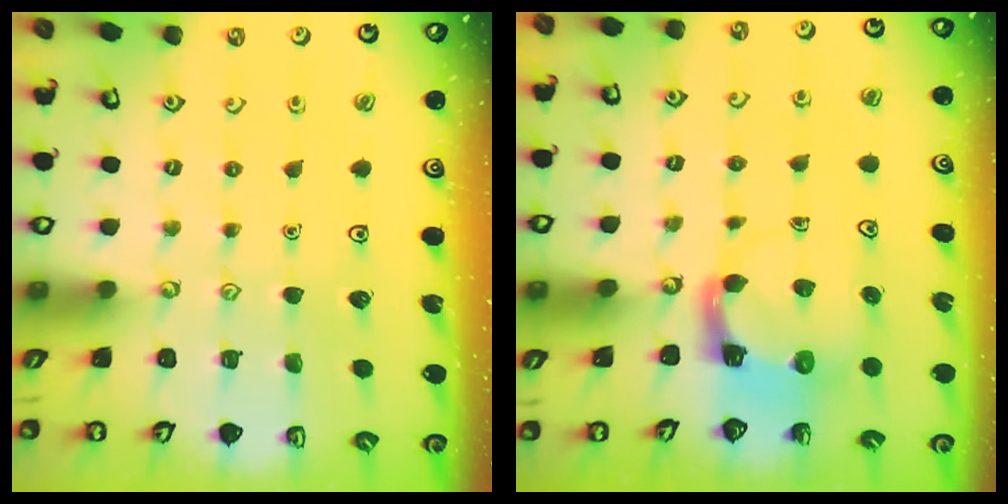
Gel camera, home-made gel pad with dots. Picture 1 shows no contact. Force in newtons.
{"total": 3.8, "press": 3.7, "slide": 0.6}